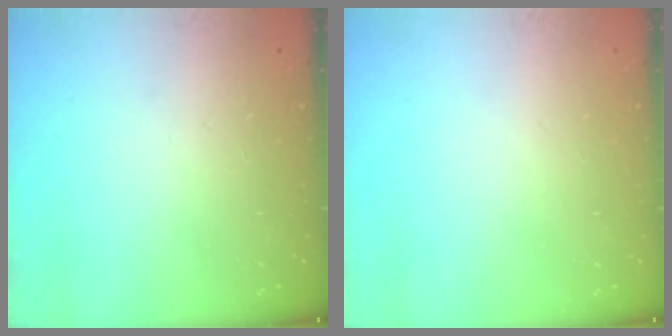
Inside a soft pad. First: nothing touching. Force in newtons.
{"total": 0.0}